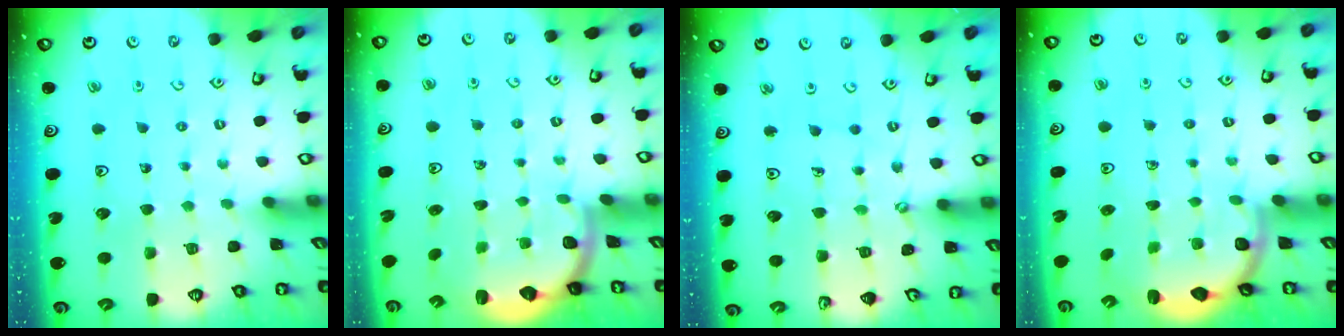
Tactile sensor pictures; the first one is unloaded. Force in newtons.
{"total": 2.1, "press": 1.9, "slide": 1.0}
{"total": 1.0, "press": 1.0, "slide": 0.2}
{"total": 3.4, "press": 2.7, "slide": 2.2}